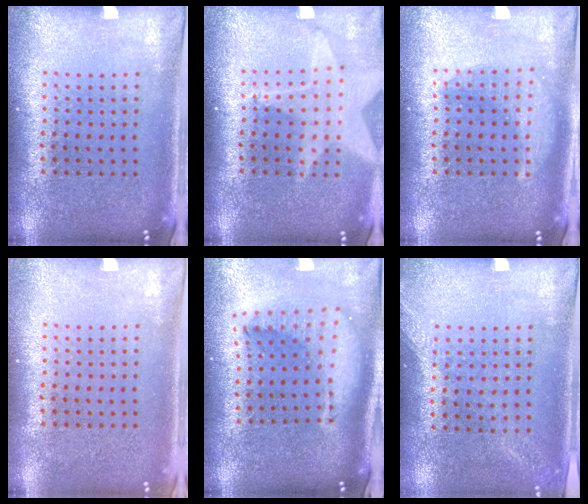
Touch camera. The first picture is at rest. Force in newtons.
{"total": 2.0, "press": 1.5, "slide": 1.3}
{"total": 2.2, "press": 2.2, "slide": 0.3}
{"total": 0.5, "press": 0.5, "slide": 0.1}
{"total": 2.2, "press": 1.7, "slide": 1.4}
{"total": 1.2, "press": 1.2, "slide": 0.4}